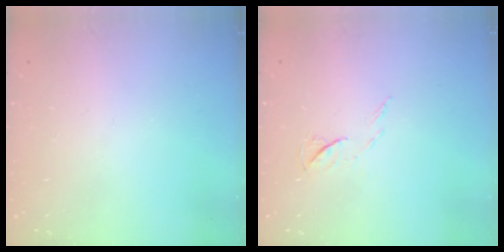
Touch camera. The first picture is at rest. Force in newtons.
{"total": 5.0, "press": 5.0, "slide": 0.7}